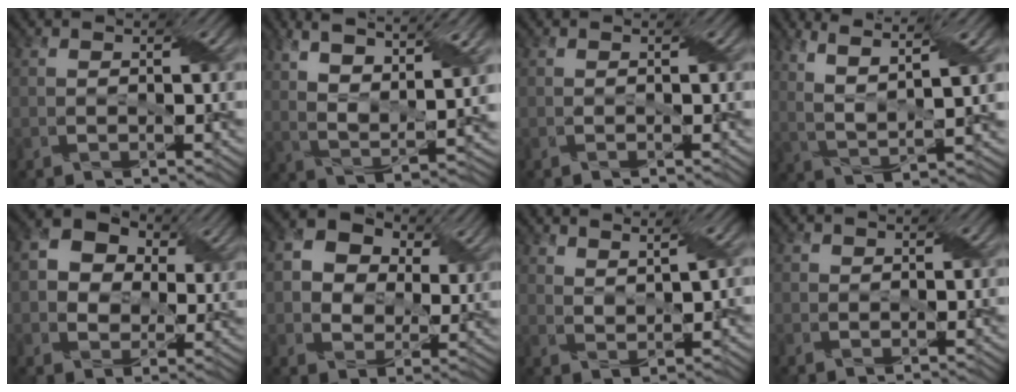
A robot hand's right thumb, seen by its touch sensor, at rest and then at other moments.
{"total": 11.5, "force": [6.2, 3.0, 9.2], "torque": [-0.189, 0.010, 0.110]}
{"total": 0.0}
{"total": 8.0, "force": [4.5, 1.7, 6.4], "torque": [-0.140, 0.003, 0.090]}
{"total": 9.8, "force": [3.2, 7.2, 5.7], "torque": [-0.132, 0.005, 0.045]}
{"total": 10.8, "force": [4.3, 7.7, 6.3], "torque": [-0.139, 0.008, 0.066]}
{"total": 3.2, "force": [2.6, 0.3, 1.9], "torque": [-0.038, -0.002, 0.052]}
{"total": 0.7, "force": [0.1, 0.7, 0.0], "torque": [0.000, -0.002, 0.001]}